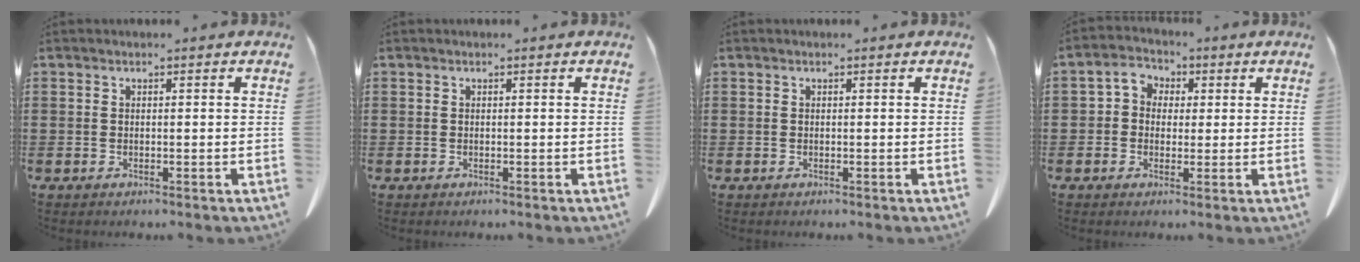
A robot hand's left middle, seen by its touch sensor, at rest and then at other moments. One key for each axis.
{"total": 0.0}
{"total": 0.0}
{"total": 3.4, "fx": 0.6, "fy": 3.1, "fz": 1.4, "tx": -0.042, "ty": 0.012, "tz": 0.007}